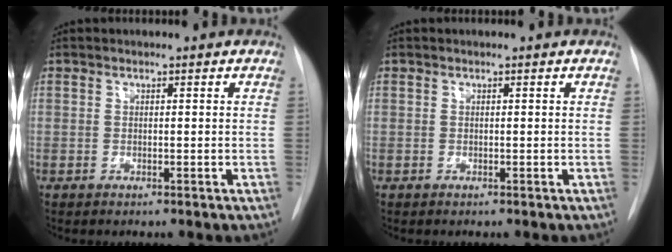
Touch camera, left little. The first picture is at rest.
{"total": 0.0}